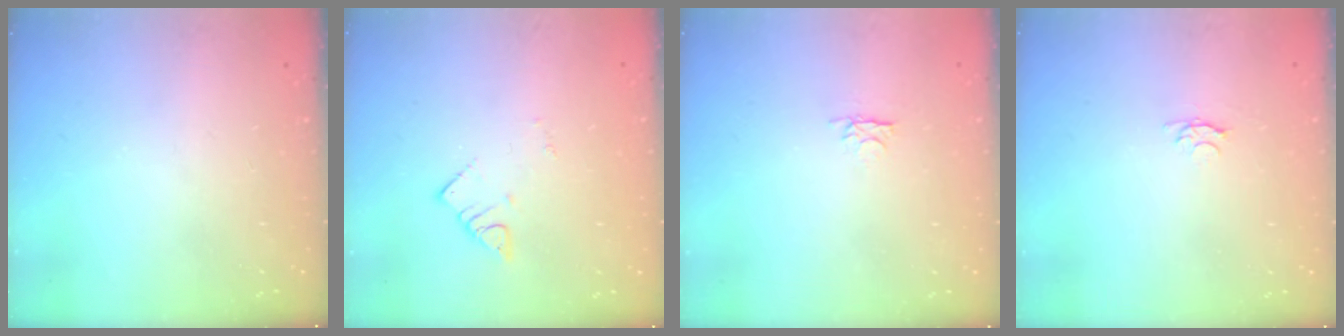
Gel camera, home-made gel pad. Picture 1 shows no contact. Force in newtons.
{"total": 2.6, "press": 2.6, "slide": 0.1}
{"total": 2.8, "press": 2.7, "slide": 0.4}
{"total": 3.3, "press": 3.2, "slide": 0.5}